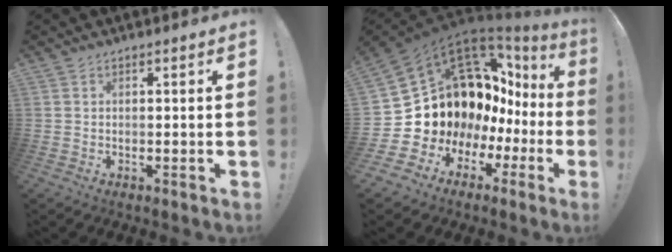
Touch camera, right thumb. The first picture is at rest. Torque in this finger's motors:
{"motor_torque": [2.51, 2.50, 1.24, -0.99, 0.22]}